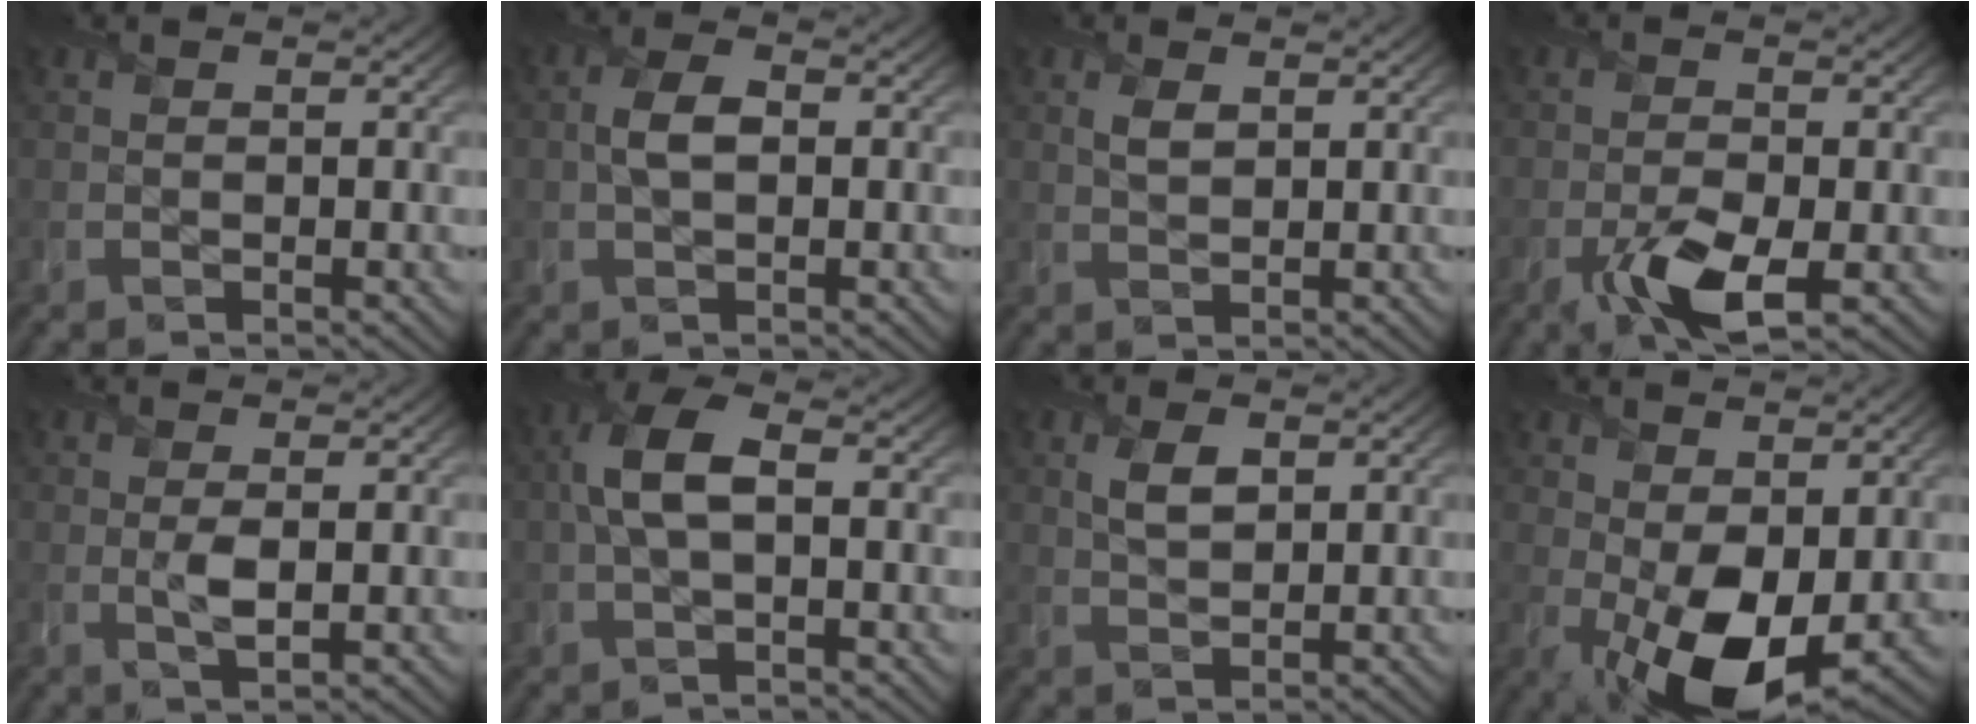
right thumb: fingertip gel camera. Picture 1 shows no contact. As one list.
[{"total": 3.3, "force": [0.2, 1.8, 2.7], "torque": [-0.062, 0.002, 0.000]}, {"total": 2.0, "force": [1.0, 1.1, 1.4], "torque": [-0.034, -0.002, 0.020]}, {"total": 5.8, "force": [-2.6, 2.5, 4.6], "torque": [-0.091, -0.013, -0.049]}, {"total": 1.6, "force": [0.6, 0.2, 1.4], "torque": [-0.028, -0.003, 0.012]}, {"total": 5.9, "force": [0.4, 2.6, 5.3], "torque": [-0.122, 0.012, 0.002]}, {"total": 3.4, "force": [1.4, 1.9, 2.5], "torque": [-0.058, 0.000, 0.027]}, {"total": 9.9, "force": [-0.5, 5.6, 8.1], "torque": [-0.156, -0.021, 0.002]}]